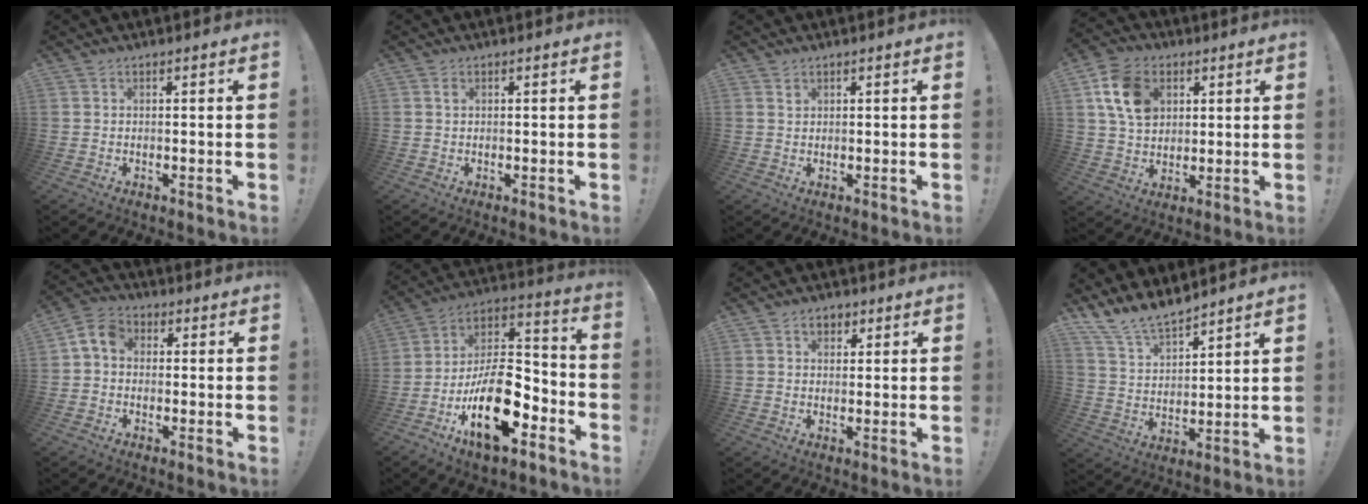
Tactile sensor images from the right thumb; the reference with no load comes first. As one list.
[{"total": 0.7, "force": [0.3, 0.4, 0.5], "torque": [-0.003, 0.002, 0.003]}, {"total": 1.1, "force": [0.7, 0.7, 0.4], "torque": [-0.005, 0.001, 0.013]}, {"total": 14.1, "force": [5.1, 10.6, 7.7], "torque": [-0.130, -0.003, 0.102]}, {"total": 6.3, "force": [0.6, 4.8, 4.0], "torque": [-0.081, 0.013, 0.015]}, {"total": 22.5, "force": [-9.4, 11.9, 16.6], "torque": [-0.287, 0.054, -0.147]}, {"total": 6.0, "force": [3.0, 4.5, 2.5], "torque": [-0.027, -0.004, 0.055]}, {"total": 11.4, "force": [10.7, 3.1, 2.6], "torque": [-0.073, -0.079, 0.203]}]